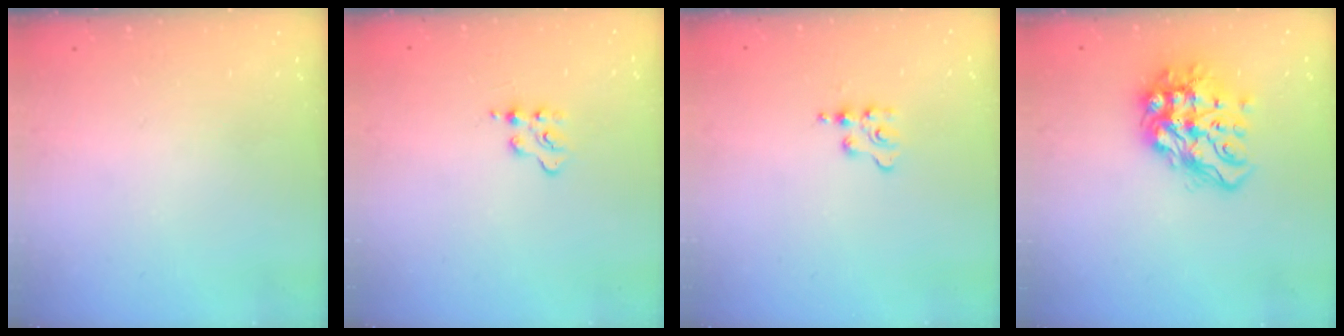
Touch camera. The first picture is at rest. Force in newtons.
{"total": 3.1, "press": 3.1, "slide": 0.3}
{"total": 3.1, "press": 3.1, "slide": 0.5}
{"total": 16.3, "press": 16.2, "slide": 1.9}